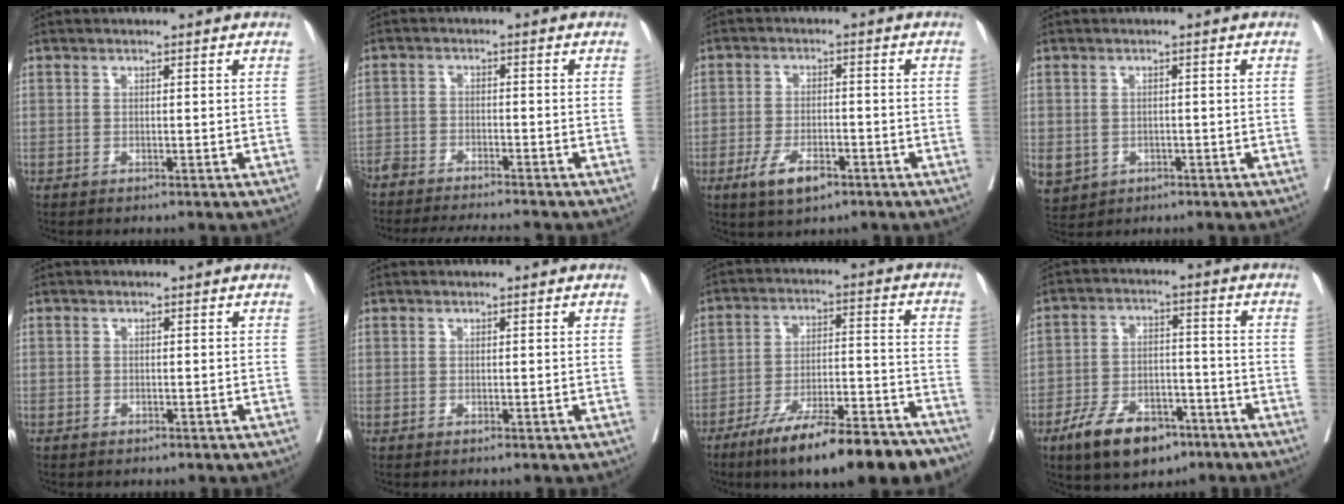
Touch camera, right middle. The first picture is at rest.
{"total": 13.7, "force": [-12.6, 1.4, 5.2], "torque": [-0.090, -0.015, -0.186]}
{"total": 5.9, "force": [-3.3, 2.3, 4.3], "torque": [-0.082, -0.004, -0.053]}
{"total": 8.9, "force": [-3.3, 7.7, 3.1], "torque": [-0.094, 0.003, -0.040]}
{"total": 0.9, "force": [-0.4, 0.8, 0.0], "torque": [-0.004, 0.007, -0.008]}
{"total": 0.0}
{"total": 20.0, "force": [-15.5, 3.3, 12.1], "torque": [-0.135, 0.018, -0.243]}
{"total": 10.9, "force": [-7.0, 5.4, 6.4], "torque": [-0.112, 0.005, -0.116]}